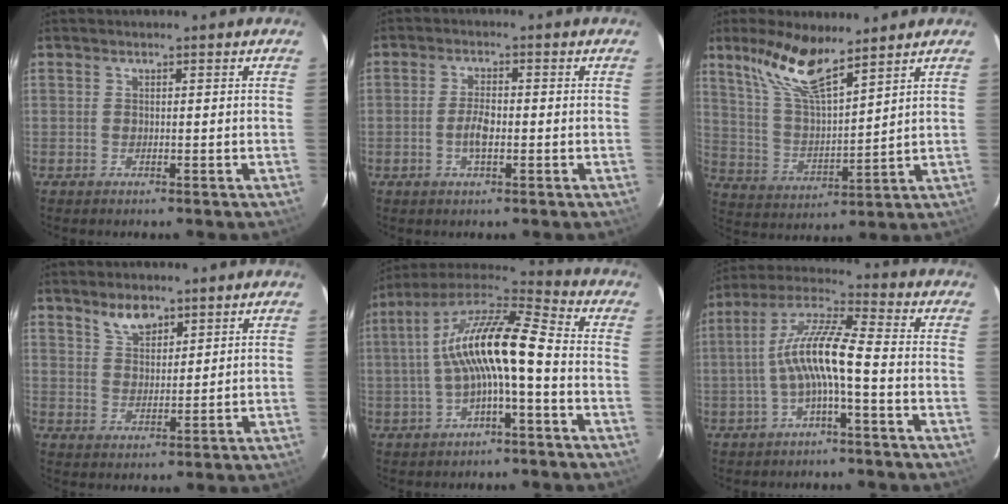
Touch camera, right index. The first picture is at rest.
{"total": 3.9, "force": [-1.0, 1.5, 3.4], "torque": [-0.070, 0.002, -0.018]}
{"total": 12.2, "force": [9.0, 2.6, 7.9], "torque": [-0.154, 0.009, 0.182]}
{"total": 5.0, "force": [3.7, 2.3, 2.4], "torque": [-0.038, 0.003, 0.068]}
{"total": 14.9, "force": [-1.4, 3.0, 14.6], "torque": [-0.269, 0.019, -0.030]}
{"total": 10.3, "force": [-2.3, 1.2, 10.0], "torque": [-0.210, 0.018, -0.045]}